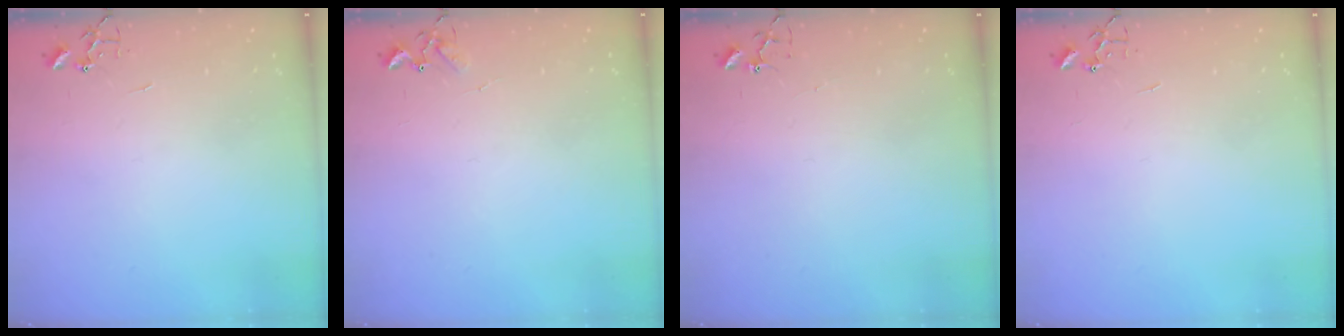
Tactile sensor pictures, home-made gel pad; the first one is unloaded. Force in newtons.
{"total": 4.5, "press": 4.5, "slide": 0.5}
{"total": 3.9, "press": 3.8, "slide": 0.2}
{"total": 0.0}